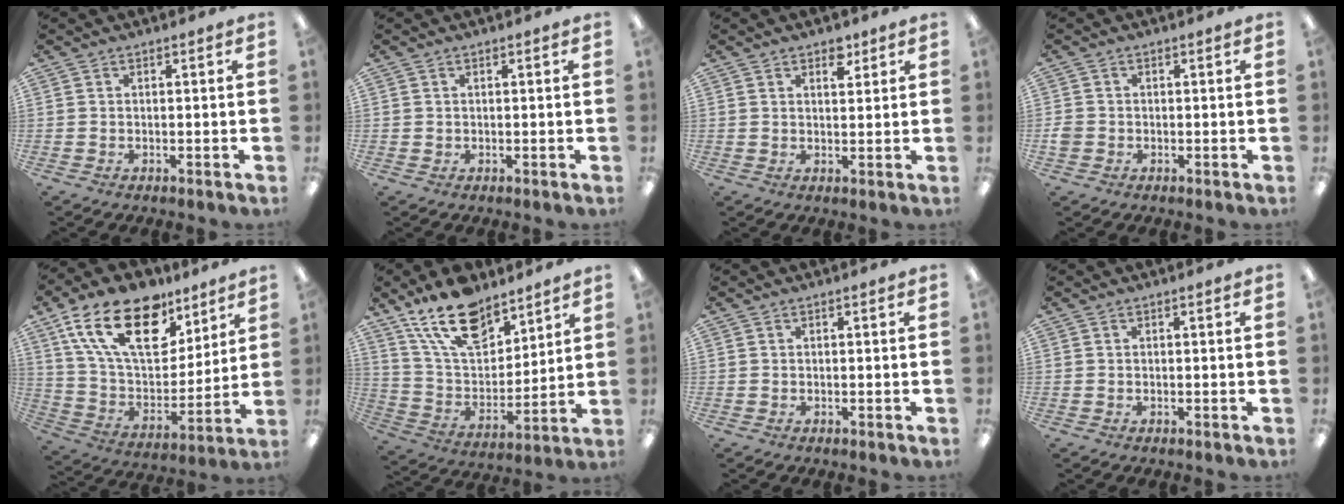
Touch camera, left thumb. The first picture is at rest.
{"total": 0.6, "force": [0.4, 0.4, 0.0], "torque": [0.000, 0.003, 0.007]}
{"total": 3.8, "force": [2.8, 1.9, 1.8], "torque": [-0.008, -0.013, 0.044]}
{"total": 2.2, "force": [-0.4, 2.0, 0.8], "torque": [-0.012, 0.004, -0.009]}
{"total": 22.9, "force": [13.2, 12.1, 14.3], "torque": [-0.270, -0.061, 0.234]}
{"total": 18.0, "force": [12.9, 8.8, 8.9], "torque": [-0.166, -0.064, 0.235]}
{"total": 0.0}
{"total": 0.0}